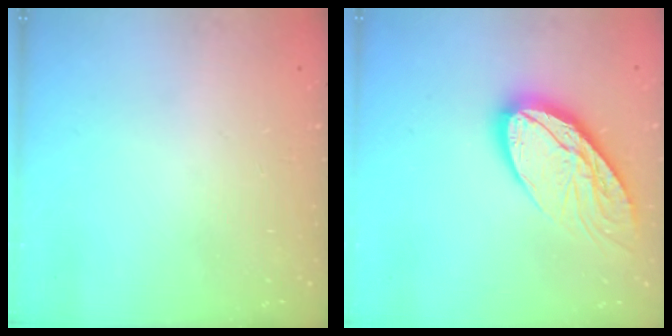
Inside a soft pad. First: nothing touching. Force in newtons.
{"total": 16.7, "press": 16.7, "slide": 1.2}